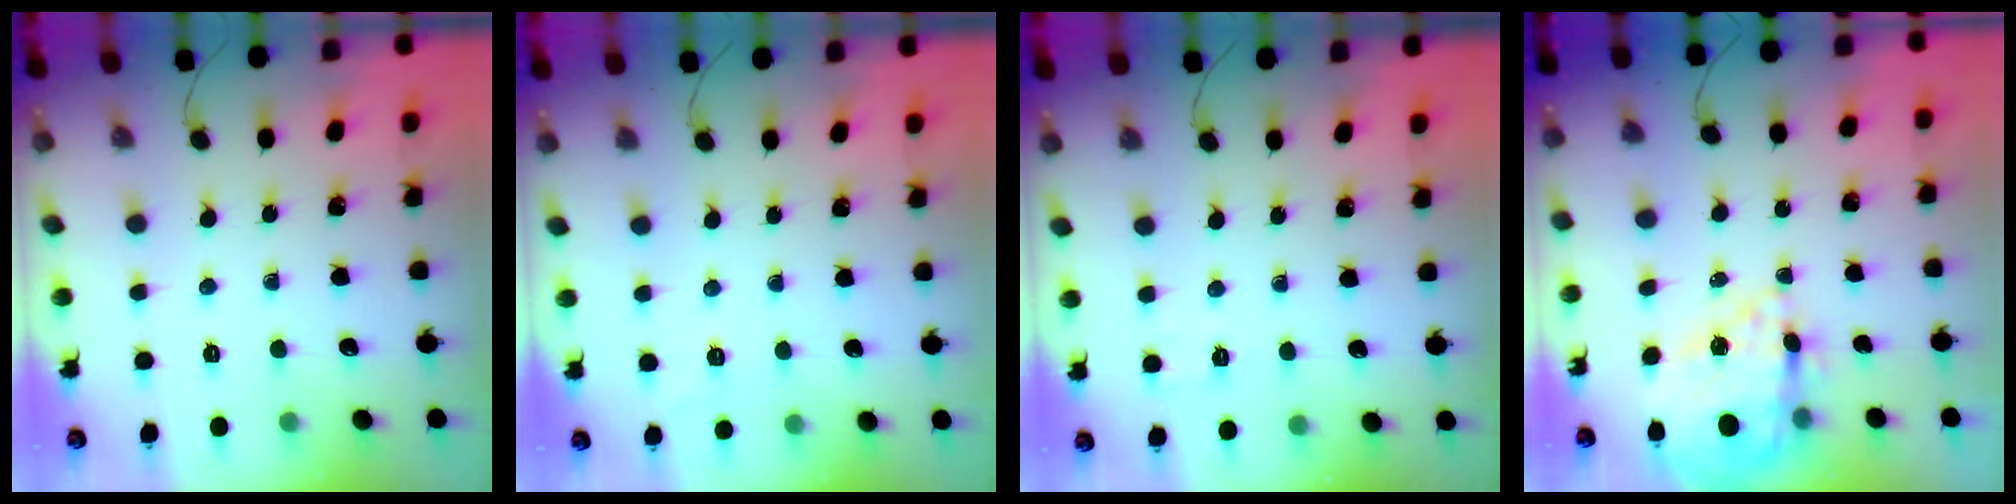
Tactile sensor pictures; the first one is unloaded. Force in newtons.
{"total": 1.6, "press": 0.2, "slide": 1.6}
{"total": 2.0, "press": 1.0, "slide": 1.7}
{"total": 20.1, "press": 19.7, "slide": 4.1}